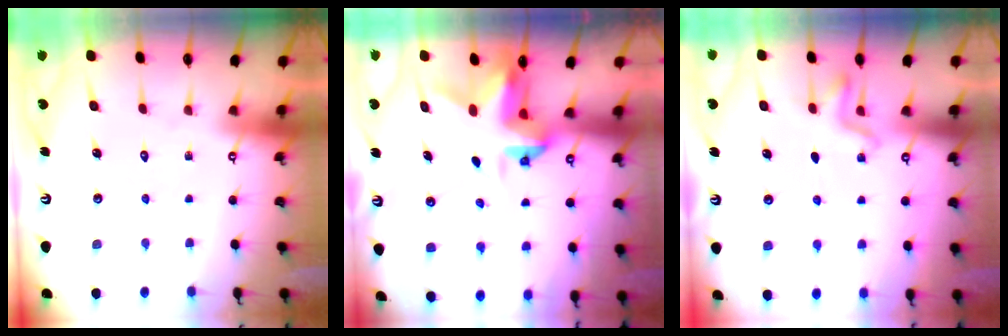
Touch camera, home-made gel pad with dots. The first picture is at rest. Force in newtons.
{"total": 4.2, "press": 4.2, "slide": 0.2}
{"total": 5.1, "press": 4.9, "slide": 1.5}